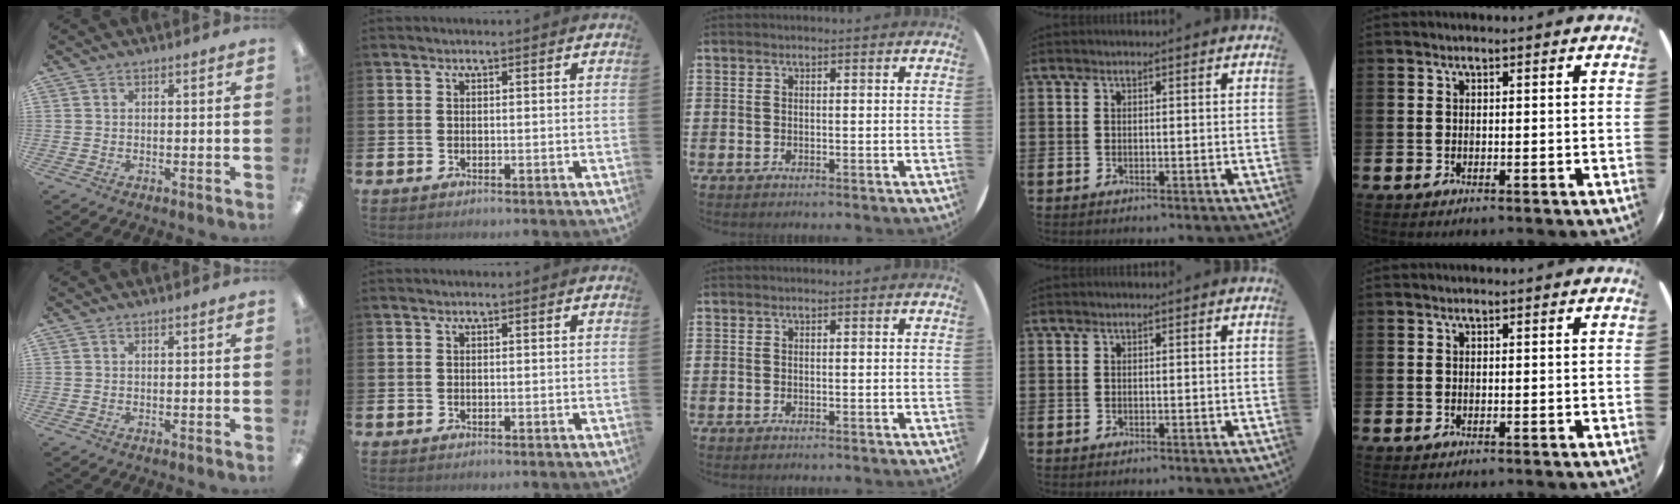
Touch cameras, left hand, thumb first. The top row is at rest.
{}